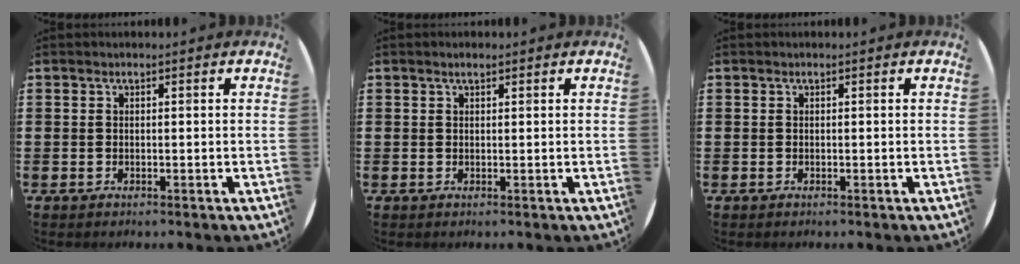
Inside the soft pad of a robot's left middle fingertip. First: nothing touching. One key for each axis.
{"total": 0.7, "fx": 0.6, "fy": 0.2, "fz": 0.4, "tx": -0.008, "ty": 0.003, "tz": 0.010}
{"total": 0.0}